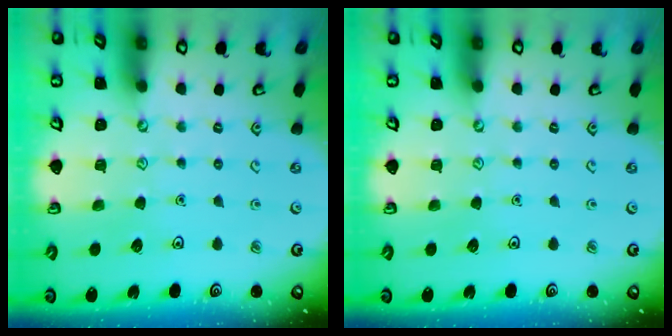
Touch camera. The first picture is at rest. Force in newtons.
{"total": 0.0}